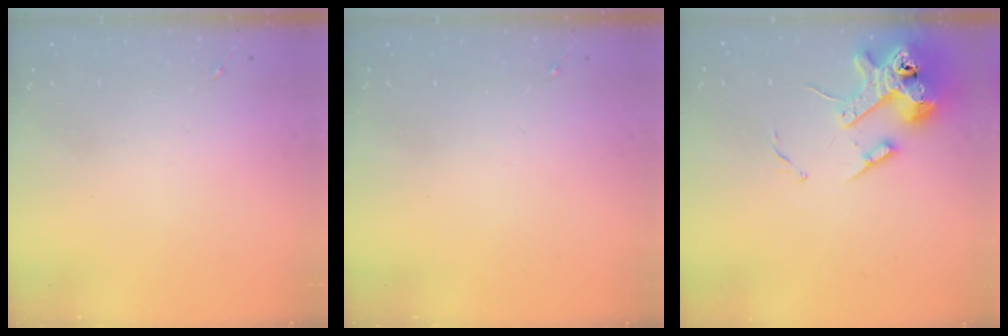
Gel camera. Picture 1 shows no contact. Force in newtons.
{"total": 0.0}
{"total": 14.4, "press": 14.2, "slide": 2.1}